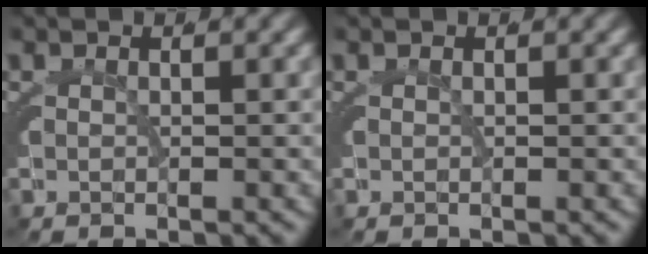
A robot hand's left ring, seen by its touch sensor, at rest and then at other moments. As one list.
[{"total": 0.0}]